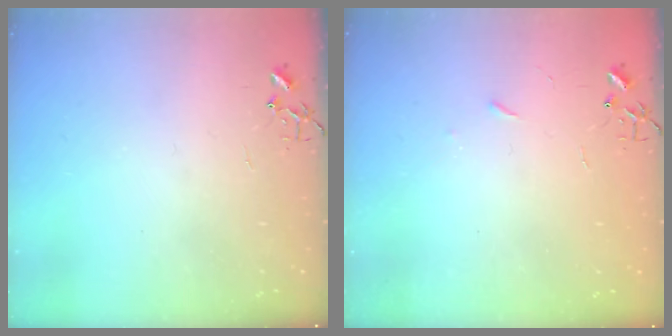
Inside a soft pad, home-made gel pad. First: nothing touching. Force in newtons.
{"total": 2.6, "press": 2.5, "slide": 0.4}